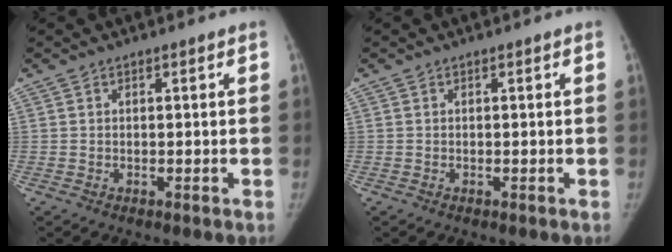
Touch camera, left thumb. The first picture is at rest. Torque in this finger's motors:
{"motor_torque": [-0.09, -0.08, 0.07, -0.06, 0.00]}